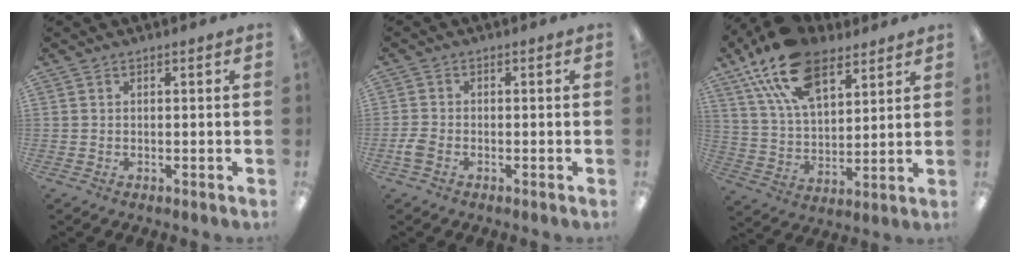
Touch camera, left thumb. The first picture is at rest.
{"total": 2.5, "force": [-1.0, 1.6, 1.7], "torque": [-0.041, 0.000, -0.021]}
{"total": 18.6, "force": [11.6, 9.7, 10.8], "torque": [-0.207, -0.040, 0.214]}